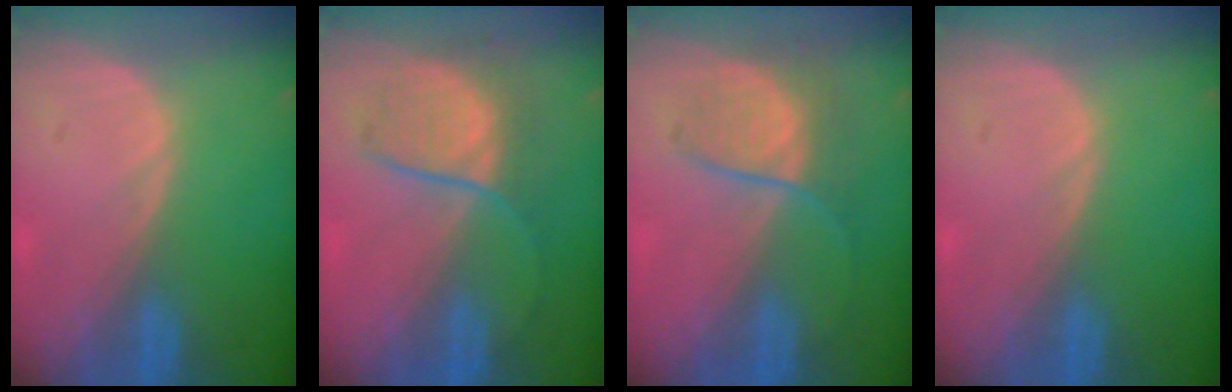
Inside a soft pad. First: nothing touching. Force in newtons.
{"total": 7.0, "press": 6.9, "slide": 0.8}
{"total": 6.3, "press": 6.0, "slide": 2.0}
{"total": 0.0}